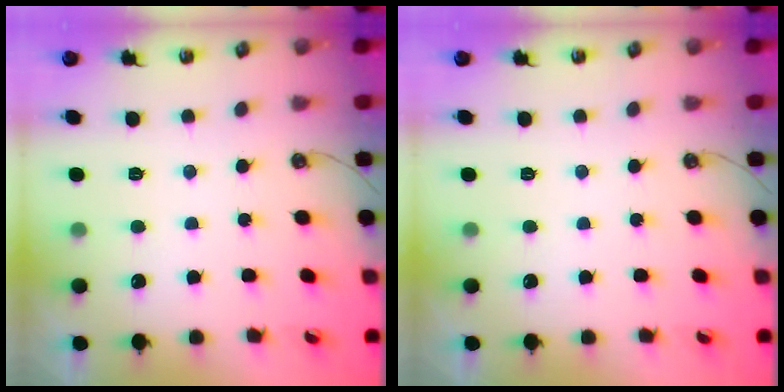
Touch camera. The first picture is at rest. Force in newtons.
{"total": 0.0}